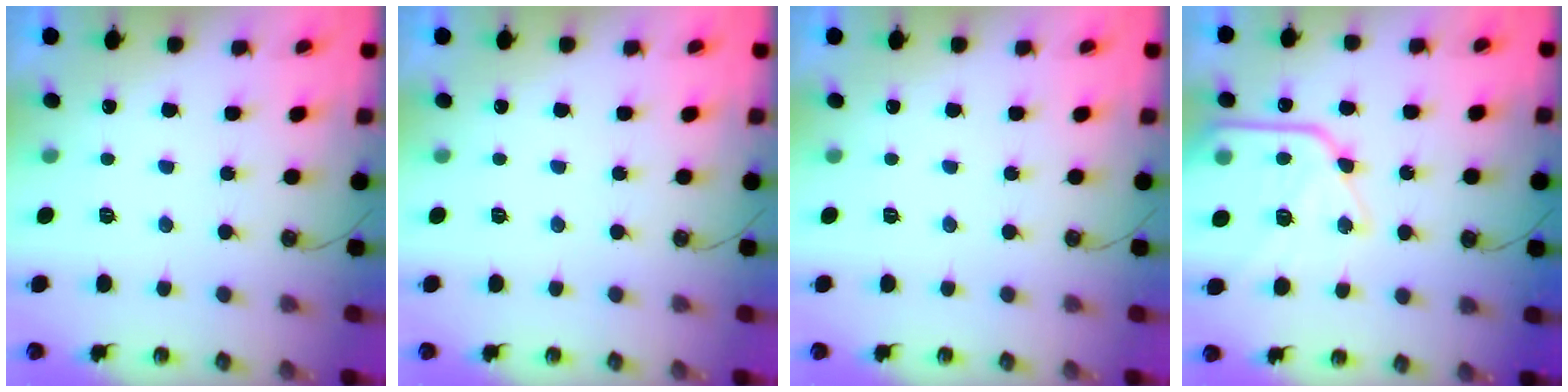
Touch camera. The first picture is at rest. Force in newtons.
{"total": 0.0}
{"total": 0.0}
{"total": 19.6, "press": 19.5, "slide": 1.1}